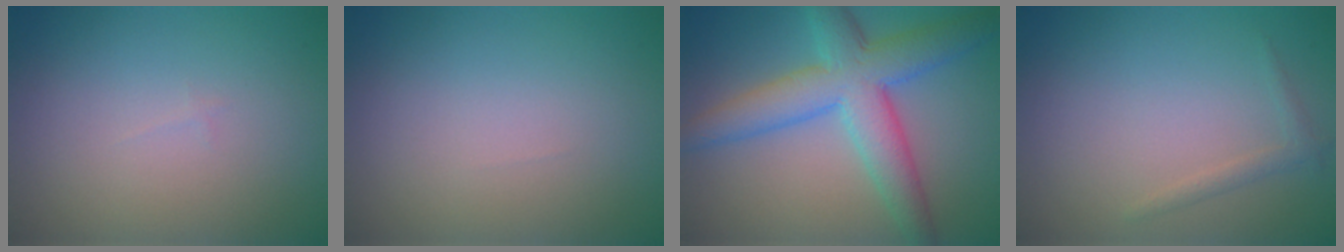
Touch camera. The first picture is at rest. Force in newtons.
{"total": 0.0}
{"total": 7.6, "press": 7.6, "slide": 0.1}
{"total": 1.0, "press": 1.0, "slide": 0.0}